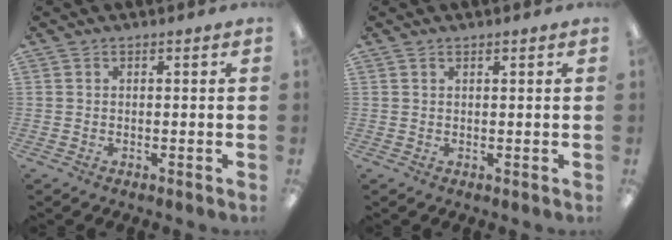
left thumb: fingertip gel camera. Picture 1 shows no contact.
{"total": 0.7, "force": [0.6, 0.2, 0.2], "torque": [-0.005, 0.000, 0.012]}